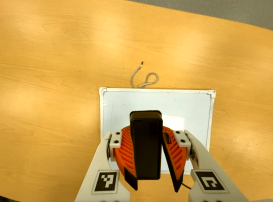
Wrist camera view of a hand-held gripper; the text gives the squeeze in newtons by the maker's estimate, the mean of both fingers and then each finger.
{"total": 11.1, "left": 10.3, "right": 12.0}